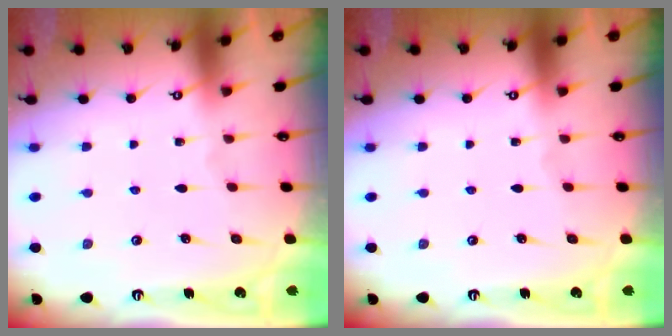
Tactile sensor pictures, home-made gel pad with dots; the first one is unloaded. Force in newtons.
{"total": 0.0}